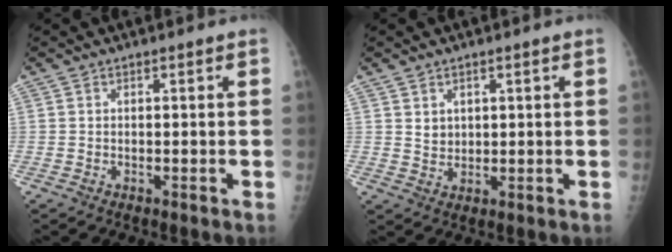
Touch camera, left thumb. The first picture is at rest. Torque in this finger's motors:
{"motor_torque": [-0.32, -0.12, 0.19, -0.06, -0.01]}